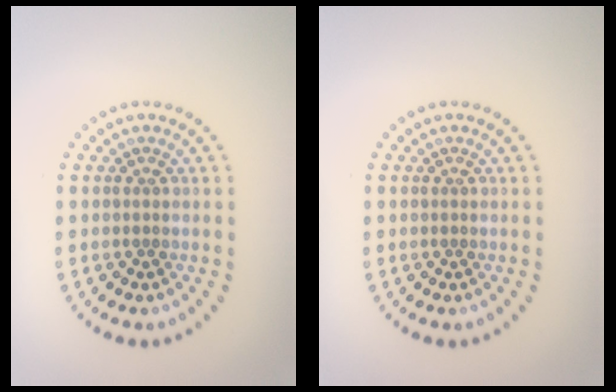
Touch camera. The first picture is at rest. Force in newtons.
{"total": 0.0}